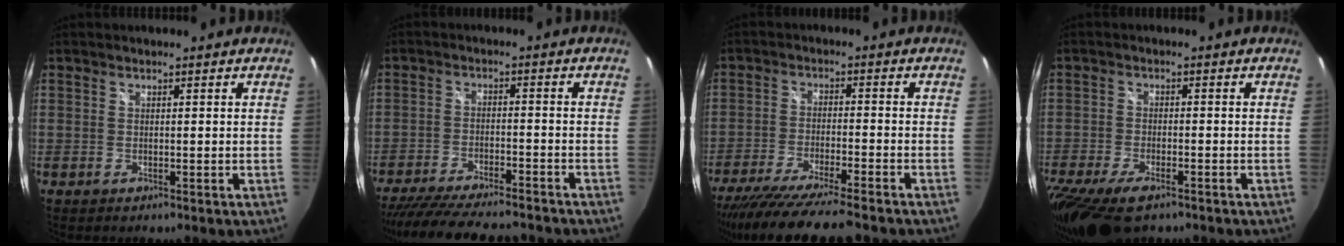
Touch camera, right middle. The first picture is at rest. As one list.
[{"total": 19.3, "force": [-16.6, 4.1, 8.9], "torque": [-0.176, -0.031, -0.252]}, {"total": 15.7, "force": [-13.6, 0.6, 7.8], "torque": [-0.157, -0.037, -0.223]}, {"total": 13.1, "force": [-8.9, 5.2, 8.0], "torque": [-0.197, -0.053, -0.160]}]